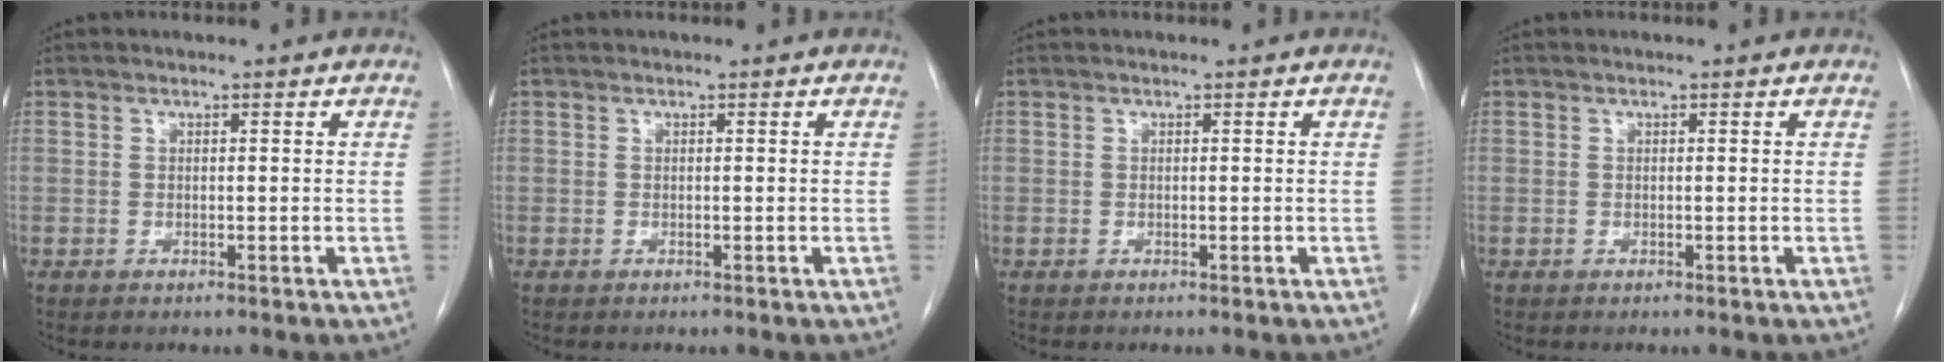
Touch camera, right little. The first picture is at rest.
{"total": 0.0}
{"total": 0.0}
{"total": 0.0}